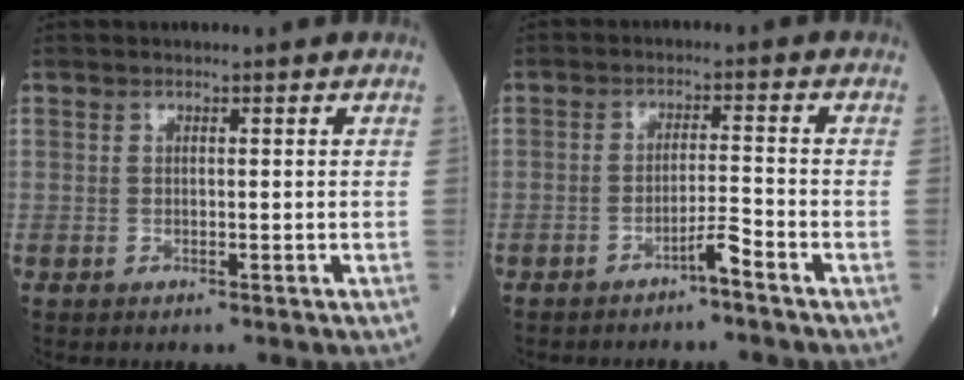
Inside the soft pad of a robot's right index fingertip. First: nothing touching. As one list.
[{"total": 2.9, "force": [-2.2, -0.2, 1.9], "torque": [-0.029, 0.001, -0.040]}]